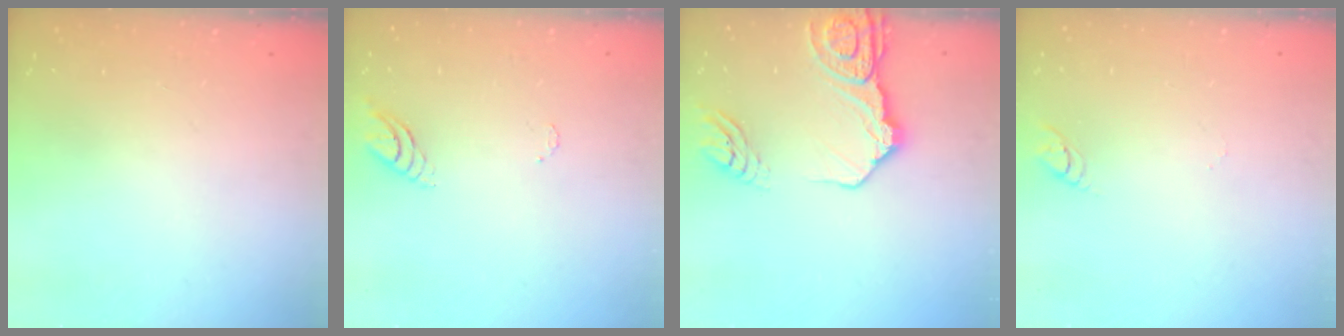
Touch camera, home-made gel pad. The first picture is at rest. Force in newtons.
{"total": 4.9, "press": 4.9, "slide": 0.4}
{"total": 14.8, "press": 14.7, "slide": 1.7}
{"total": 3.2, "press": 3.2, "slide": 0.3}